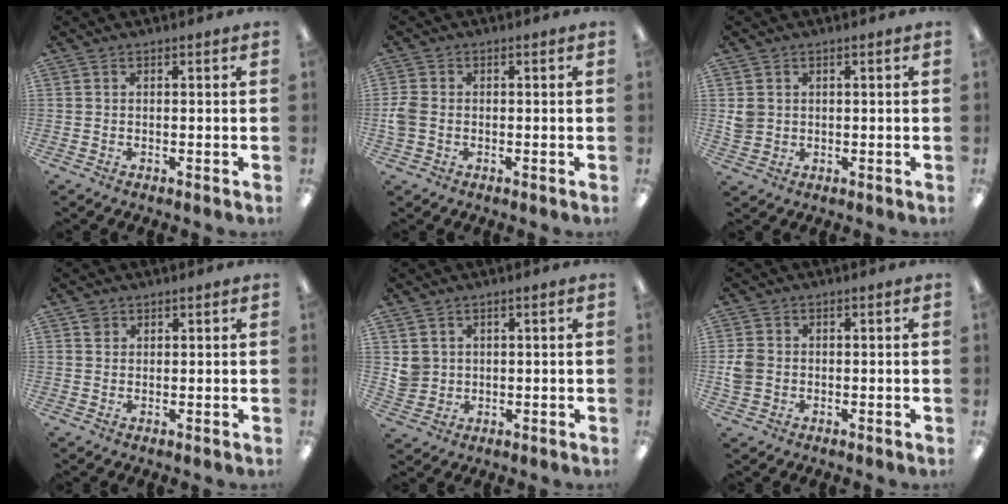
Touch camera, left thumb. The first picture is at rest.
{"total": 4.0, "force": [-0.6, 3.1, 2.5], "torque": [-0.057, 0.004, -0.012]}
{"total": 3.0, "force": [0.6, 2.9, 0.8], "torque": [-0.011, 0.002, 0.011]}
{"total": 1.5, "force": [1.1, 1.0, 0.1], "torque": [0.006, -0.004, 0.020]}
{"total": 3.9, "force": [1.4, 3.7, 0.2], "torque": [-0.009, 0.002, 0.026]}
{"total": 4.2, "force": [-0.2, 3.7, 2.0], "torque": [-0.035, 0.004, -0.004]}